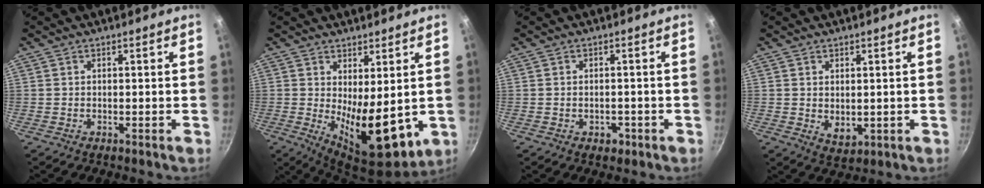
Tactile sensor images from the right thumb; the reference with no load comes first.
{"total": 12.1, "force": [0.2, 5.2, 10.9], "torque": [-0.141, -0.032, 0.020]}
{"total": 2.5, "force": [-1.1, 1.8, 1.4], "torque": [-0.015, 0.009, -0.010]}
{"total": 4.0, "force": [0.6, 2.7, 2.9], "torque": [-0.043, -0.015, 0.017]}